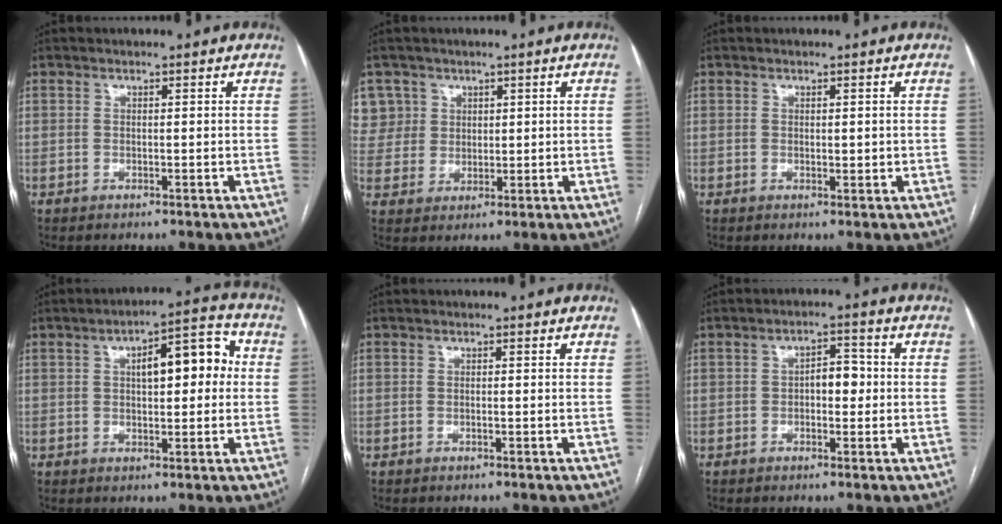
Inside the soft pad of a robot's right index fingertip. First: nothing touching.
{"total": 7.2, "force": [3.5, 6.3, -0.1], "torque": [0.005, 0.017, 0.080]}
{"total": 1.2, "force": [0.2, 0.7, 0.9], "torque": [-0.012, -0.003, 0.006]}
{"total": 9.5, "force": [1.8, 3.4, 8.7], "torque": [-0.120, 0.036, 0.027]}
{"total": 0.0}
{"total": 4.0, "force": [-0.1, 2.1, 3.4], "torque": [-0.050, 0.015, -0.001]}